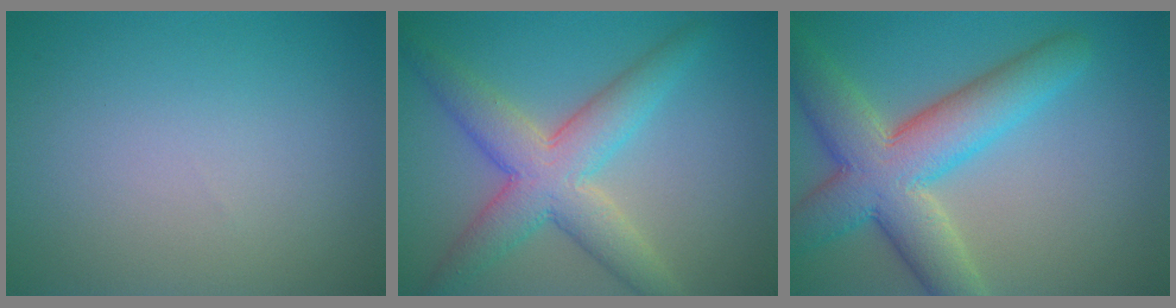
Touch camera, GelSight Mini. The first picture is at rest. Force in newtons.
{"total": 6.5, "press": 6.5, "slide": 0.3}
{"total": 8.8, "press": 8.8, "slide": 0.6}